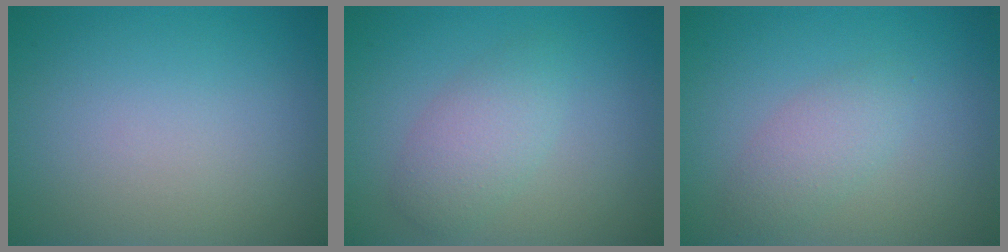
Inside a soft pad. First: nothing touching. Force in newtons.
{"total": 2.9, "press": 2.9, "slide": 0.2}
{"total": 2.2, "press": 2.2, "slide": 0.2}